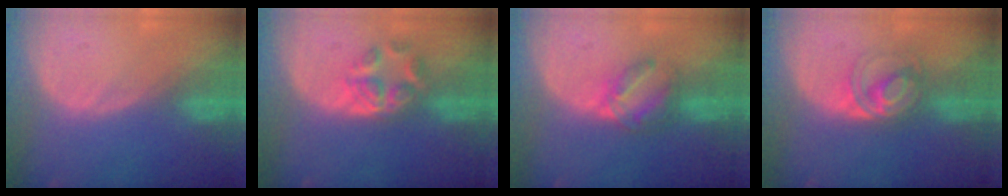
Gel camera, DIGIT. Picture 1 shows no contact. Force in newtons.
{"total": 5.9, "press": 5.0, "slide": 3.1}
{"total": 6.2, "press": 5.3, "slide": 3.2}
{"total": 5.8, "press": 5.4, "slide": 2.1}